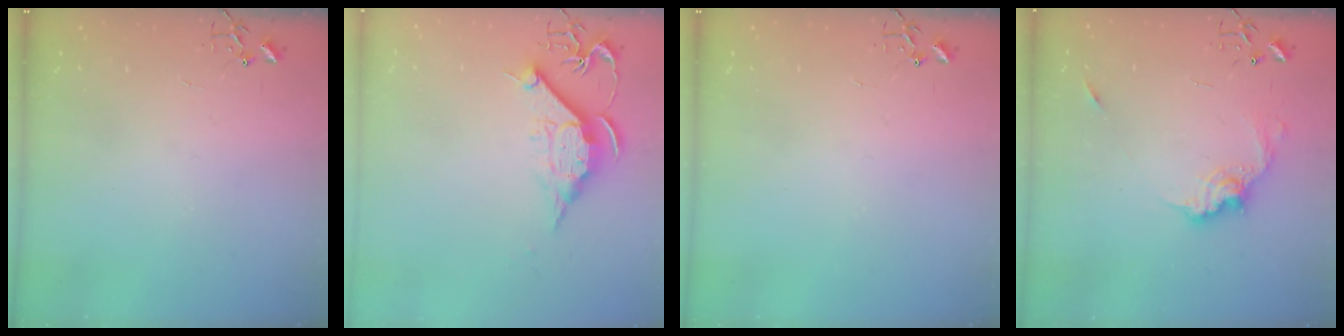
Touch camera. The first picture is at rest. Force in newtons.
{"total": 11.7, "press": 11.7, "slide": 0.9}
{"total": 0.0}
{"total": 11.5, "press": 11.5, "slide": 0.8}